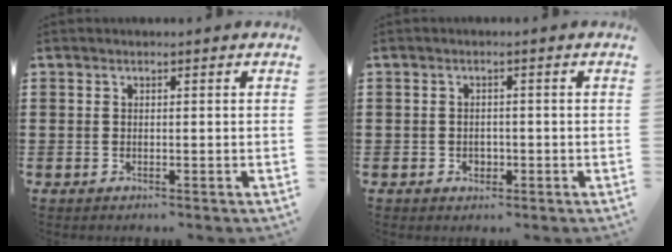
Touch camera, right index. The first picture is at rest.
{"total": 1.4, "force": [-0.5, 1.3, 0.5], "torque": [-0.011, 0.002, -0.011]}